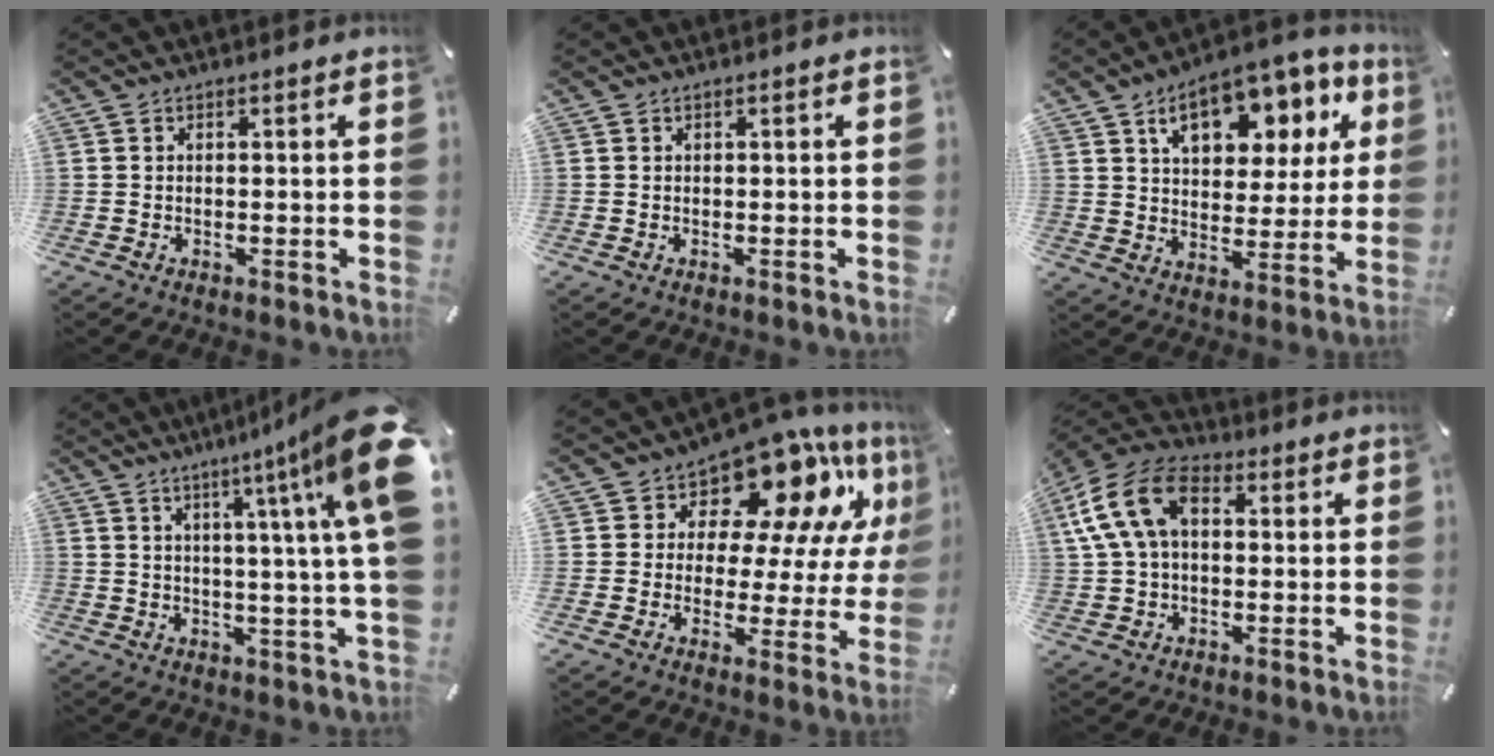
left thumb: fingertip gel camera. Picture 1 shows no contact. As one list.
[{"total": 0.0}, {"total": 15.6, "force": [8.5, 9.1, 9.4], "torque": [-0.143, -0.036, 0.146]}, {"total": 17.8, "force": [7.0, 0.8, 16.4], "torque": [-0.245, -0.051, 0.092]}, {"total": 13.9, "force": [10.9, 6.2, 6.2], "torque": [-0.103, -0.098, 0.180]}, {"total": 14.6, "force": [2.5, 10.1, 10.3], "torque": [-0.231, 0.011, 0.046]}]